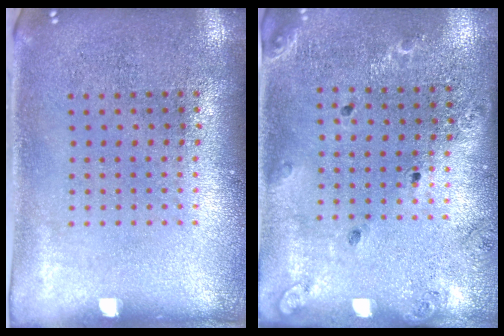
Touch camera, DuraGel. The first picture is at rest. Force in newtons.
{"total": 1.3, "press": 1.3, "slide": 0.2}